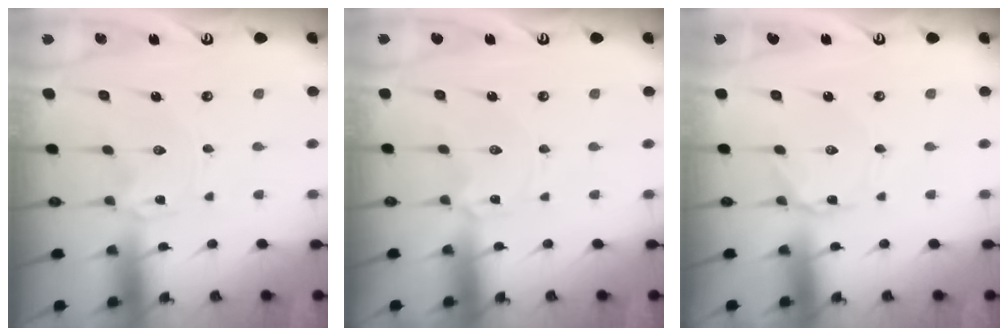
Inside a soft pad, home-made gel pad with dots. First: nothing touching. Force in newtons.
{"total": 0.9, "press": 0.9, "slide": 0.1}
{"total": 2.1, "press": 2.0, "slide": 0.2}